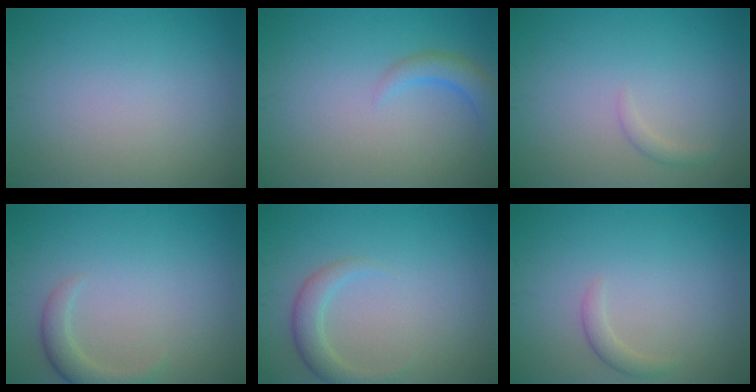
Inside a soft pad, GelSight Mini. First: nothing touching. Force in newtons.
{"total": 2.3, "press": 2.3, "slide": 0.3}
{"total": 0.8, "press": 0.8, "slide": 0.0}
{"total": 2.2, "press": 2.2, "slide": 0.2}
{"total": 2.4, "press": 2.4, "slide": 0.2}
{"total": 1.2, "press": 1.2, "slide": 0.1}